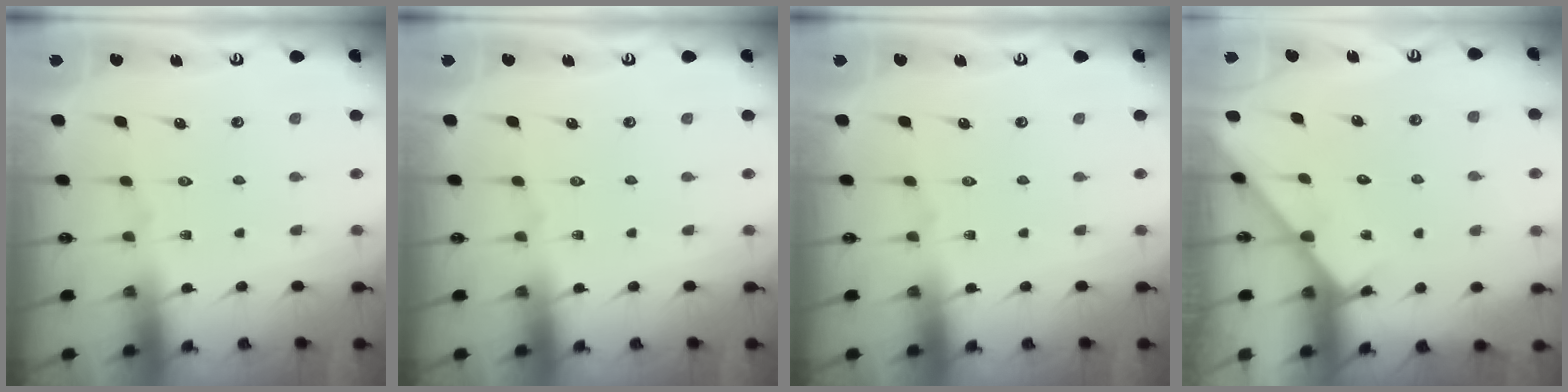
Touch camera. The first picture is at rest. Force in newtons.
{"total": 0.0}
{"total": 0.0}
{"total": 4.3, "press": 4.3, "slide": 0.4}